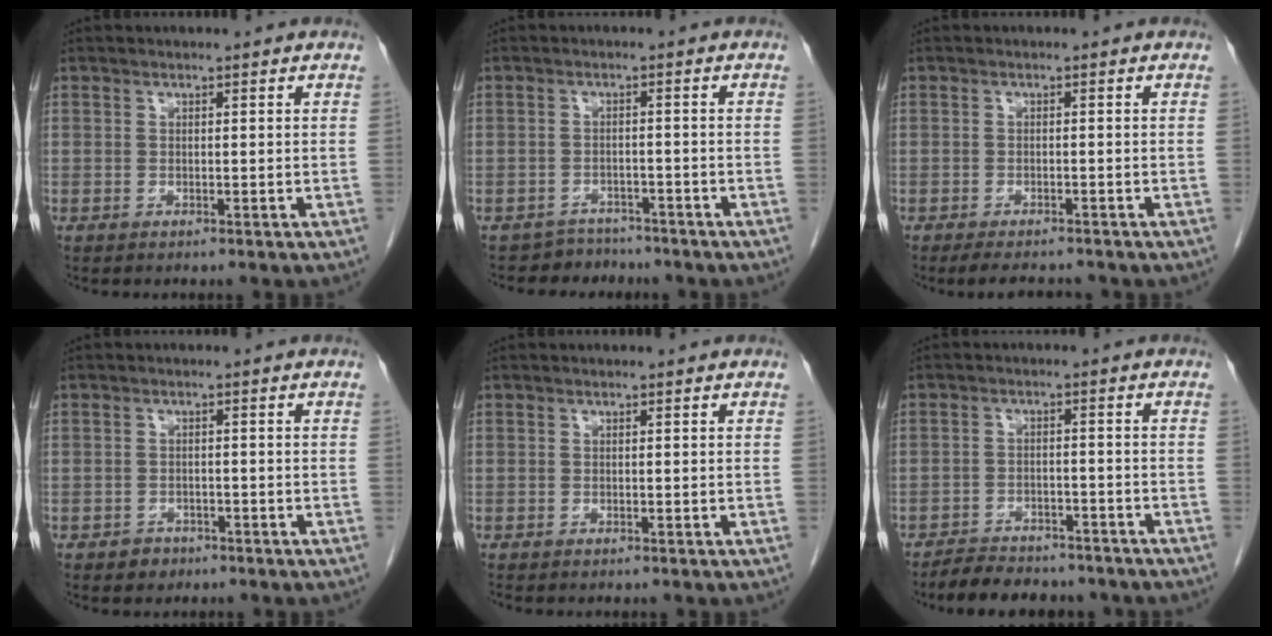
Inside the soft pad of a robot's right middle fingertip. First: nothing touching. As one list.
[{"total": 3.6, "force": [-3.1, 1.6, -1.0], "torque": [0.018, 0.006, -0.049]}, {"total": 5.0, "force": [-4.4, 1.3, 2.0], "torque": [-0.030, -0.009, -0.065]}, {"total": 1.9, "force": [-1.2, 1.4, 0.3], "torque": [-0.007, 0.006, -0.015]}, {"total": 0.0}, {"total": 9.9, "force": [-8.7, 3.3, 3.2], "torque": [-0.048, 0.005, -0.118]}]